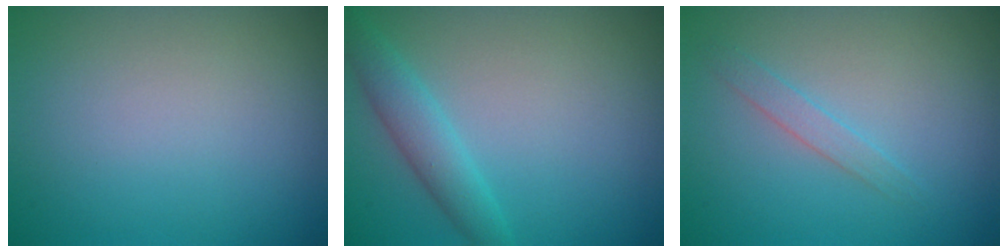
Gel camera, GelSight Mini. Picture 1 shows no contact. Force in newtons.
{"total": 2.9, "press": 2.9, "slide": 0.1}
{"total": 1.2, "press": 1.2, "slide": 0.0}